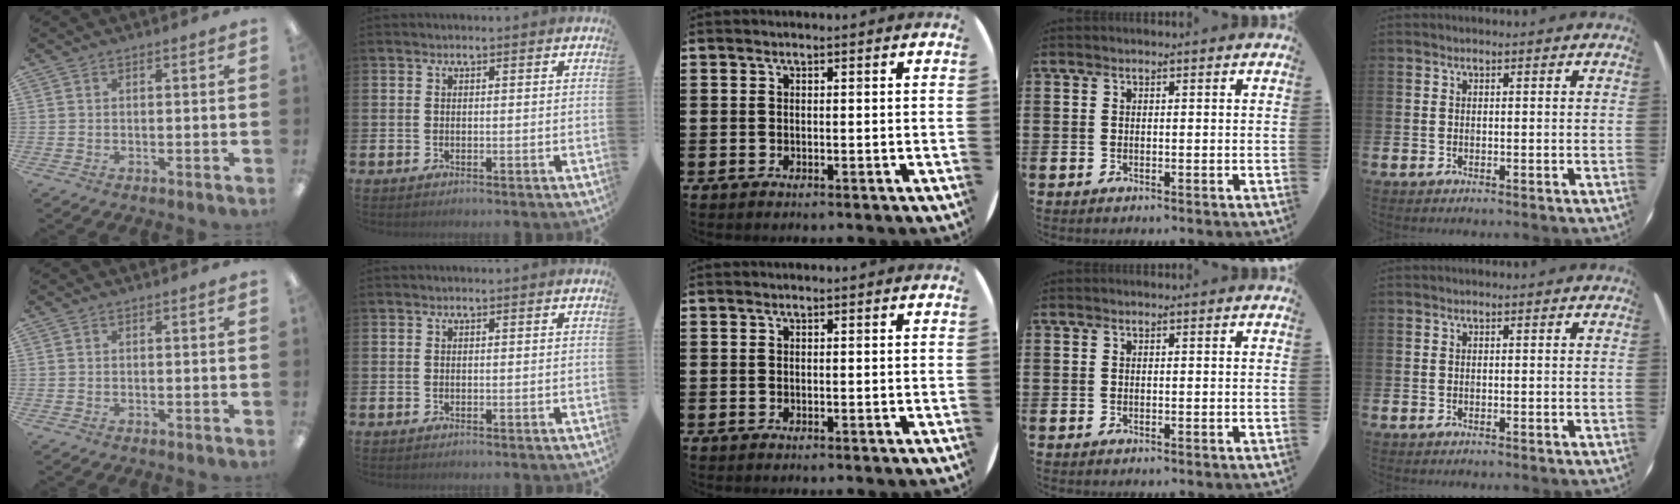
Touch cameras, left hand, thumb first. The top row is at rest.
{}